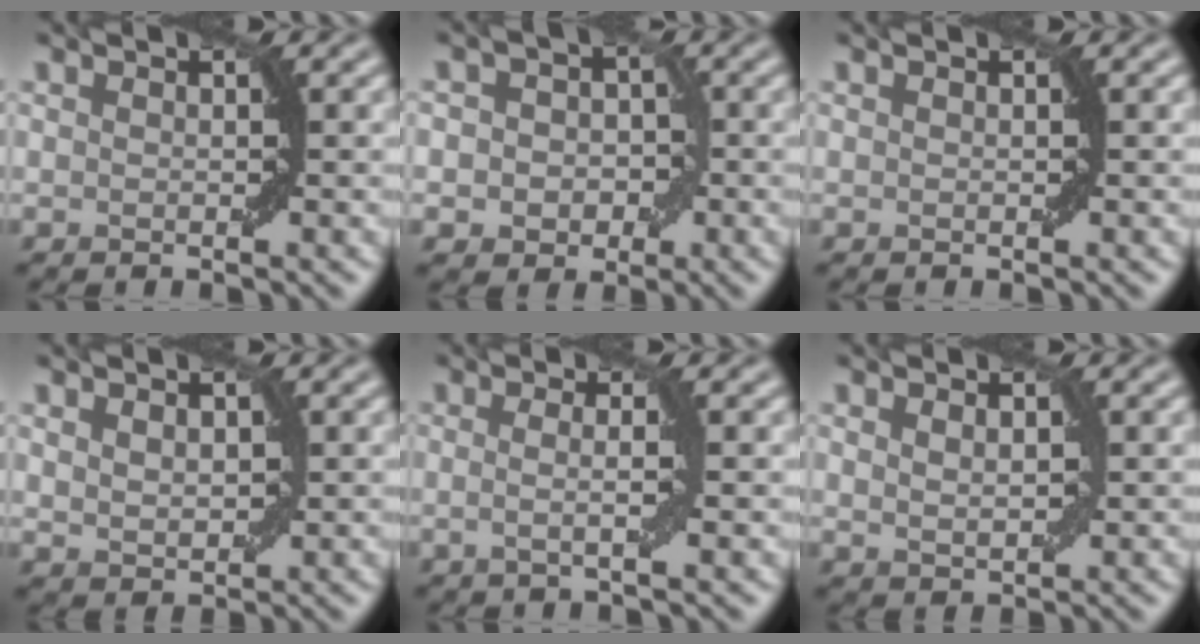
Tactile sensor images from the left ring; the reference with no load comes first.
{"total": 4.5, "force": [-0.2, 4.0, 2.1], "torque": [-0.003, 0.018, -0.026]}
{"total": 0.0}
{"total": 1.9, "force": [0.8, 1.3, 1.2], "torque": [-0.022, -0.001, 0.020]}
{"total": 2.3, "force": [-0.1, 0.5, 2.3], "torque": [-0.036, -0.002, -0.011]}
{"total": 1.5, "force": [0.6, 0.9, 1.0], "torque": [-0.018, -0.002, 0.017]}